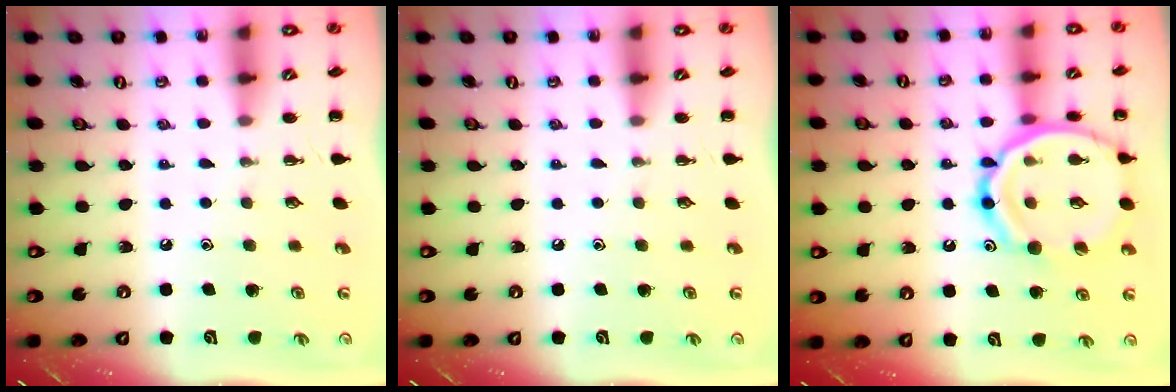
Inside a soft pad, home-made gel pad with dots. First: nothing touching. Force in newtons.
{"total": 0.0}
{"total": 19.7, "press": 19.5, "slide": 2.5}